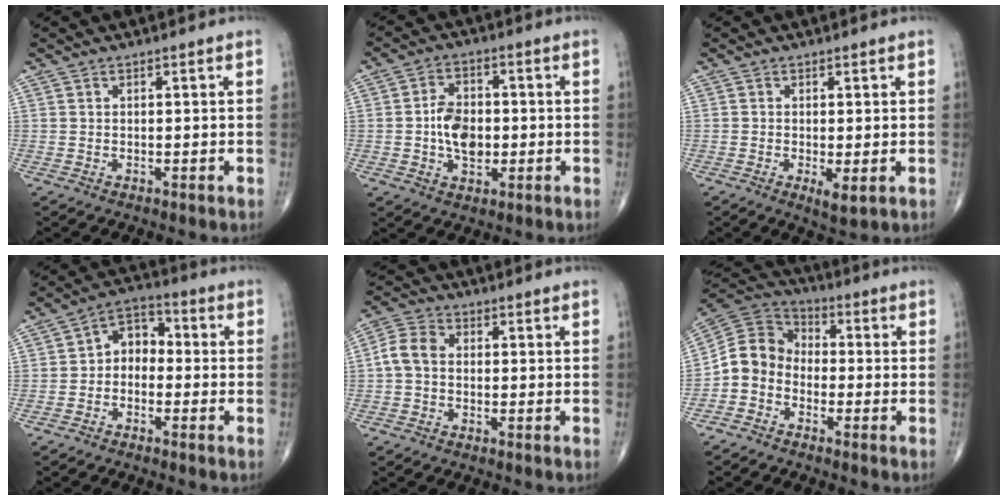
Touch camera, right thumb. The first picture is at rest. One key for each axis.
{"total": 8.0, "fx": -0.7, "fy": 5.3, "fz": 5.9, "tx": -0.087, "ty": 0.008, "tz": -0.015}
{"total": 3.0, "fx": -0.6, "fy": 0.9, "fz": 2.8, "tx": -0.051, "ty": -0.012, "tz": -0.010}
{"total": 6.4, "fx": -1.0, "fy": 4.7, "fz": 4.1, "tx": -0.040, "ty": 0.032, "tz": -0.037}
{"total": 5.3, "fx": -0.2, "fy": 3.9, "fz": 3.6, "tx": -0.069, "ty": 0.016, "tz": -0.015}
{"total": 8.2, "fx": -2.9, "fy": 6.7, "fz": 3.6, "tx": -0.057, "ty": 0.051, "tz": -0.073}